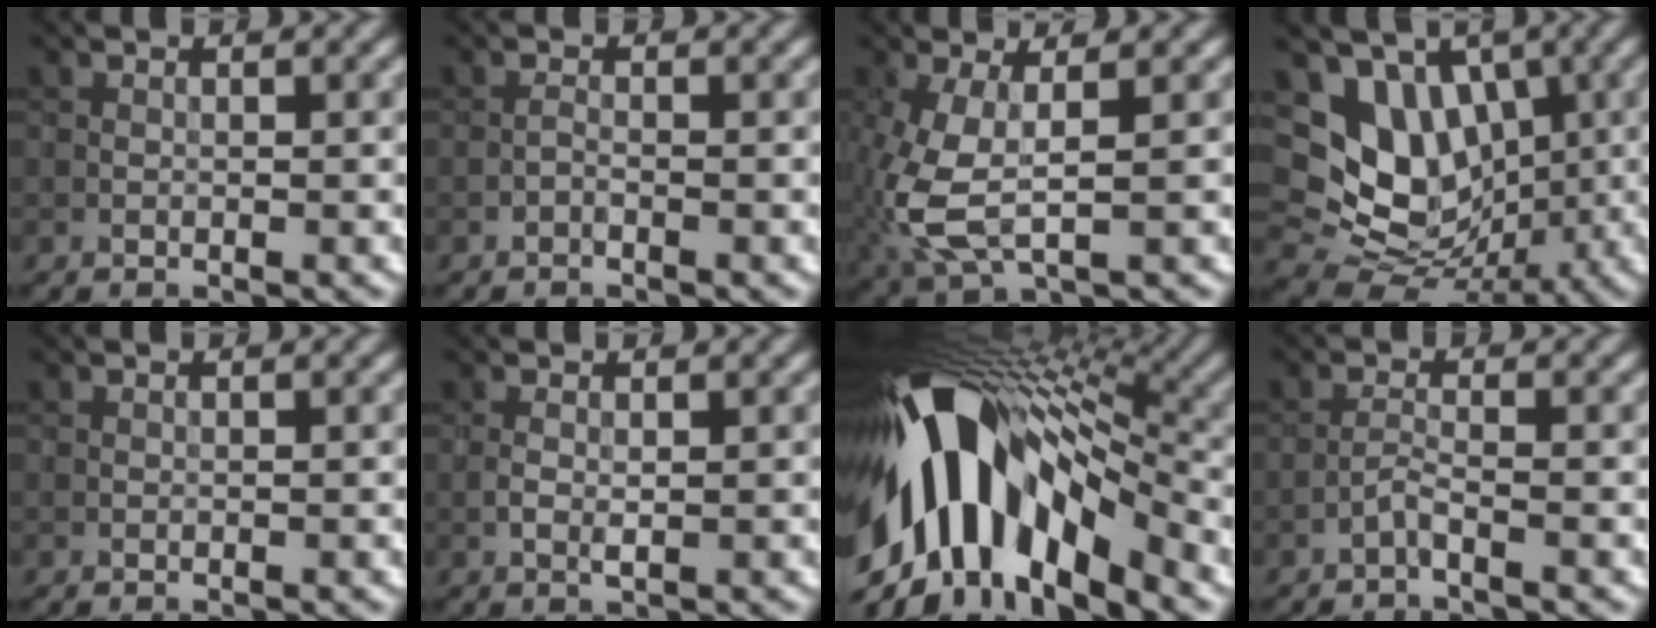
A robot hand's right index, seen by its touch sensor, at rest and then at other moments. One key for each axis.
{"total": 0.5, "fx": -0.5, "fy": 0.0, "fz": 0.1, "tx": -0.002, "ty": 0.005, "tz": -0.010}
{"total": 4.9, "fx": -0.5, "fy": 2.1, "fz": 4.4, "tx": -0.123, "ty": -0.007, "tz": -0.005}
{"total": 8.6, "fx": 1.4, "fy": 7.0, "fz": 4.8, "tx": -0.059, "ty": -0.007, "tz": 0.022}
{"total": 0.0}
{"total": 0.6, "fx": 0.0, "fy": 0.0, "fz": 0.6, "tx": -0.014, "ty": 0.003, "tz": 0.000}
{"total": 15.3, "fx": -3.3, "fy": 8.3, "fz": 12.4, "tx": -0.217, "ty": 0.016, "tz": -0.060}
{"total": 1.2, "fx": -1.0, "fy": 0.0, "fz": 0.6, "tx": -0.012, "ty": 0.009, "tz": -0.027}